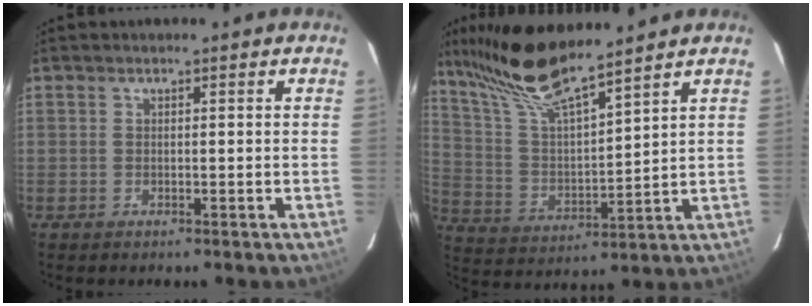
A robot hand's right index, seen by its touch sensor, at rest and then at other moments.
{"total": 15.7, "force": [12.8, 1.4, 8.9], "torque": [-0.166, 0.010, 0.253]}